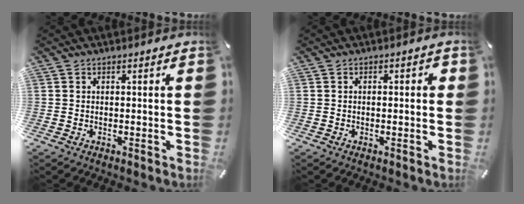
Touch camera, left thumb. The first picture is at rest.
{"total": 1.7, "force": [-0.3, 0.8, 1.5], "torque": [-0.027, 0.005, -0.007]}